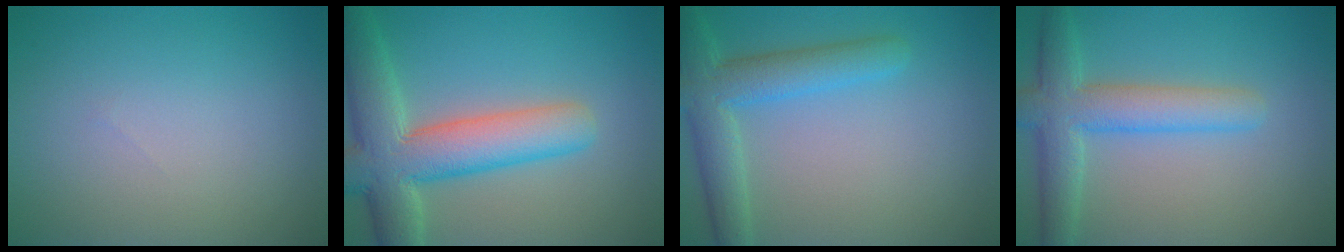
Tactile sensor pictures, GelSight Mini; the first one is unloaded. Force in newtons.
{"total": 8.6, "press": 8.6, "slide": 0.7}
{"total": 5.3, "press": 5.2, "slide": 0.4}
{"total": 5.3, "press": 5.3, "slide": 0.2}